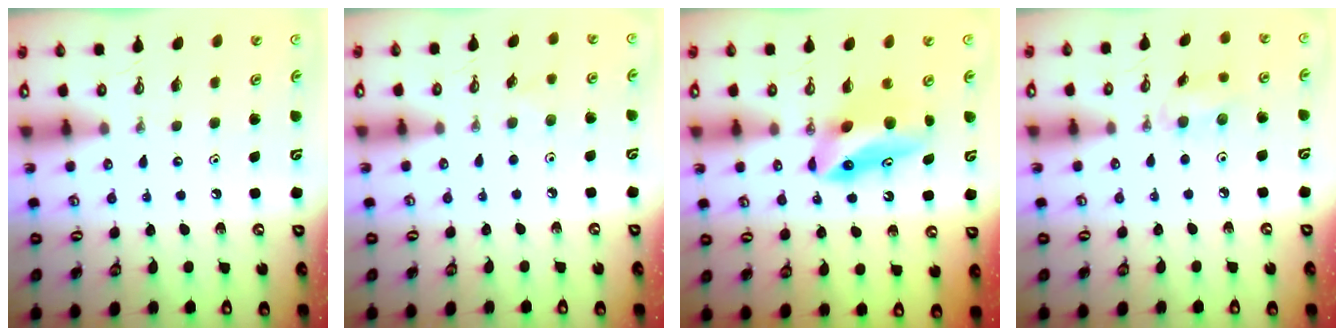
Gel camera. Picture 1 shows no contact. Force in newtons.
{"total": 3.6, "press": 3.5, "slide": 0.9}
{"total": 9.8, "press": 8.8, "slide": 4.2}
{"total": 6.2, "press": 6.2, "slide": 0.6}